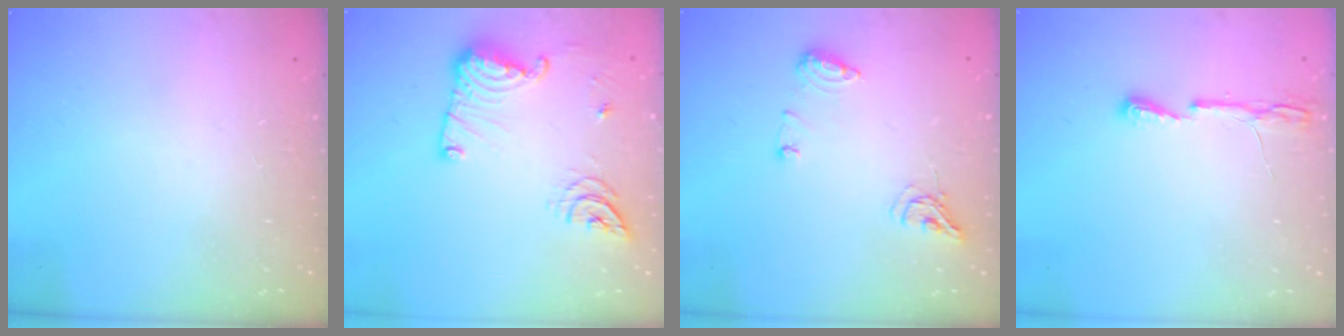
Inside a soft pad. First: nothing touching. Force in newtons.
{"total": 14.3, "press": 14.2, "slide": 1.4}
{"total": 8.8, "press": 8.8, "slide": 0.5}
{"total": 4.3, "press": 4.2, "slide": 0.6}